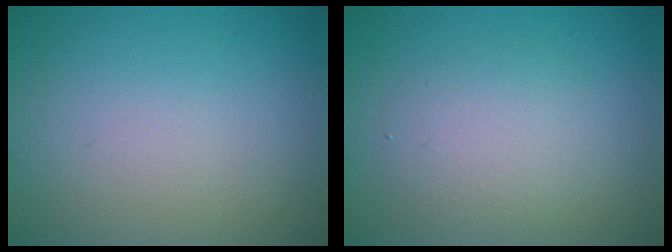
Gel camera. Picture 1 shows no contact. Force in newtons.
{"total": 2.9, "press": 2.9, "slide": 0.2}